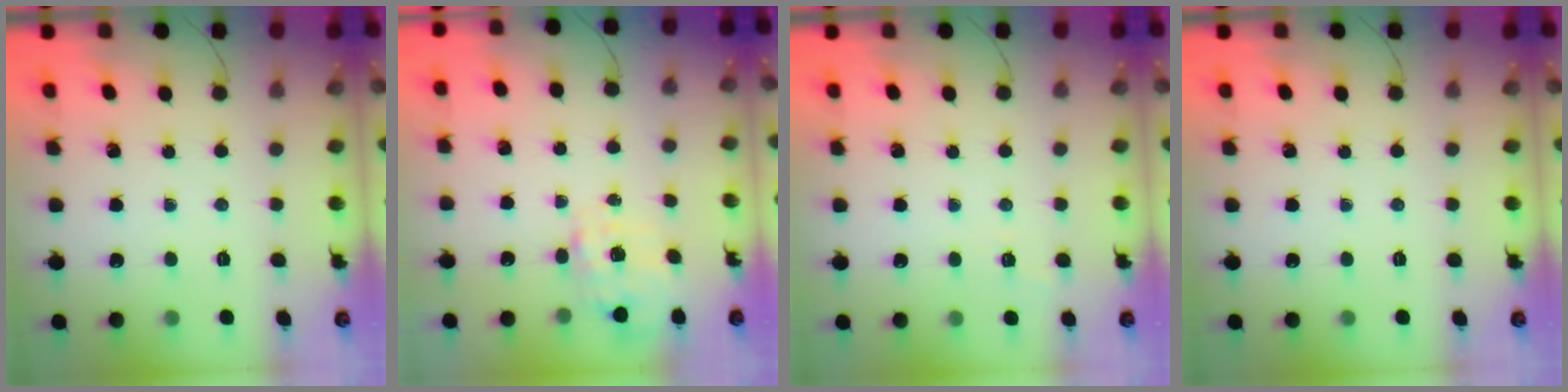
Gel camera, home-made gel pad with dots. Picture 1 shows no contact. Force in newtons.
{"total": 2.3, "press": 2.2, "slide": 0.6}
{"total": 1.9, "press": 1.3, "slide": 1.4}
{"total": 0.0}